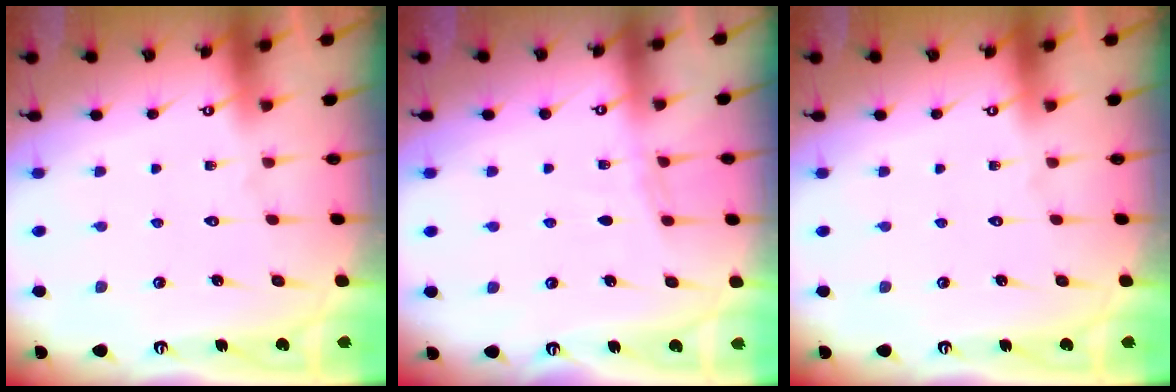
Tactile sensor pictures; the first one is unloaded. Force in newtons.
{"total": 3.9, "press": 3.9, "slide": 0.5}
{"total": 0.0}